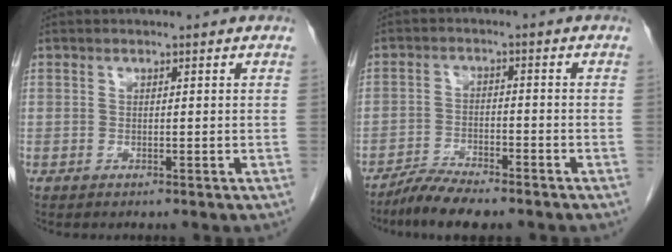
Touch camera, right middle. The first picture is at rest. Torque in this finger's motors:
{"motor_torque": [0.60, -0.47, 0.09, 0.03]}